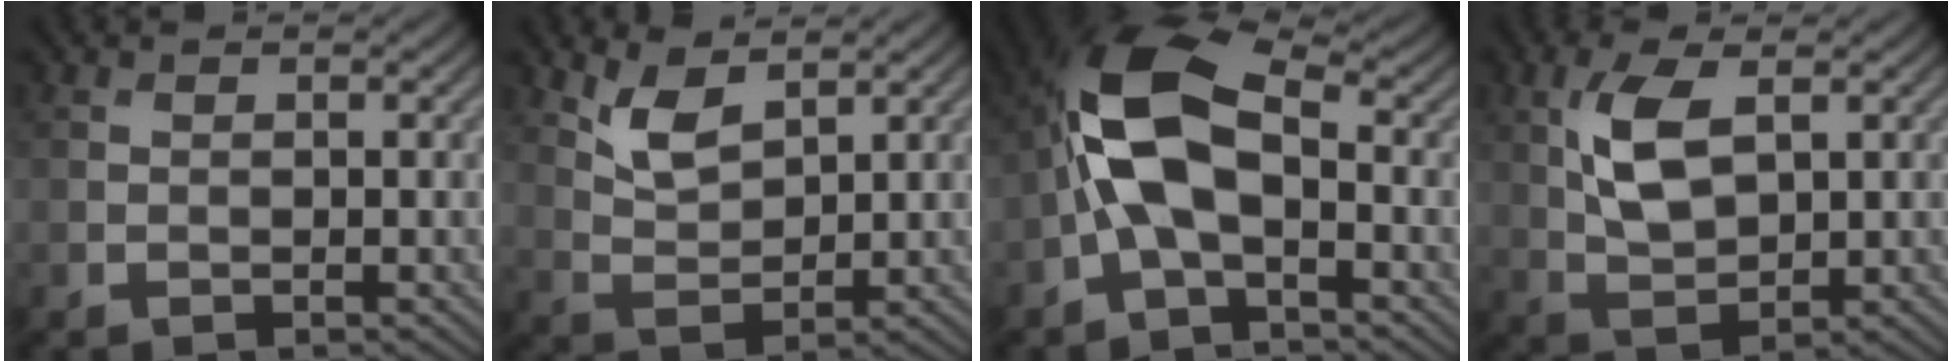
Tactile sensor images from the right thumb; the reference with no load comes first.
{"total": 4.5, "force": [3.0, 1.7, 2.8], "torque": [-0.070, -0.006, 0.065]}
{"total": 9.6, "force": [-0.8, 4.6, 8.4], "torque": [-0.177, 0.028, -0.032]}
{"total": 6.6, "force": [1.9, 3.2, 5.4], "torque": [-0.123, 0.001, 0.041]}